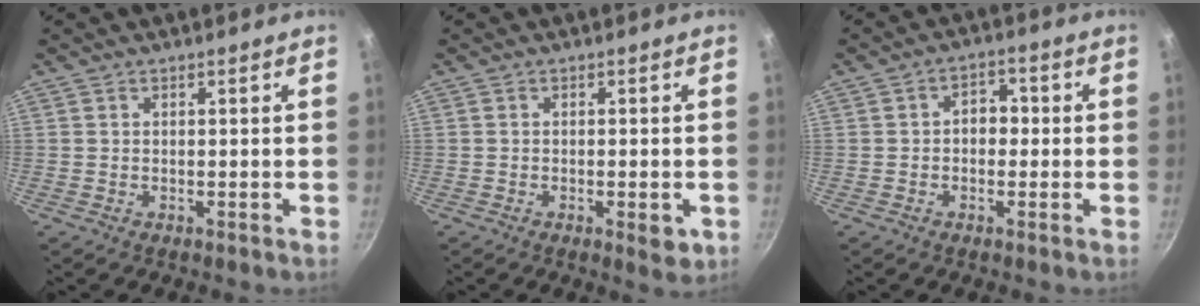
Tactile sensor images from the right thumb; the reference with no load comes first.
{"total": 3.7, "force": [-1.2, 1.3, 3.2], "torque": [-0.046, -0.001, -0.014]}
{"total": 4.4, "force": [-0.2, 3.3, 2.9], "torque": [-0.012, 0.014, -0.008]}